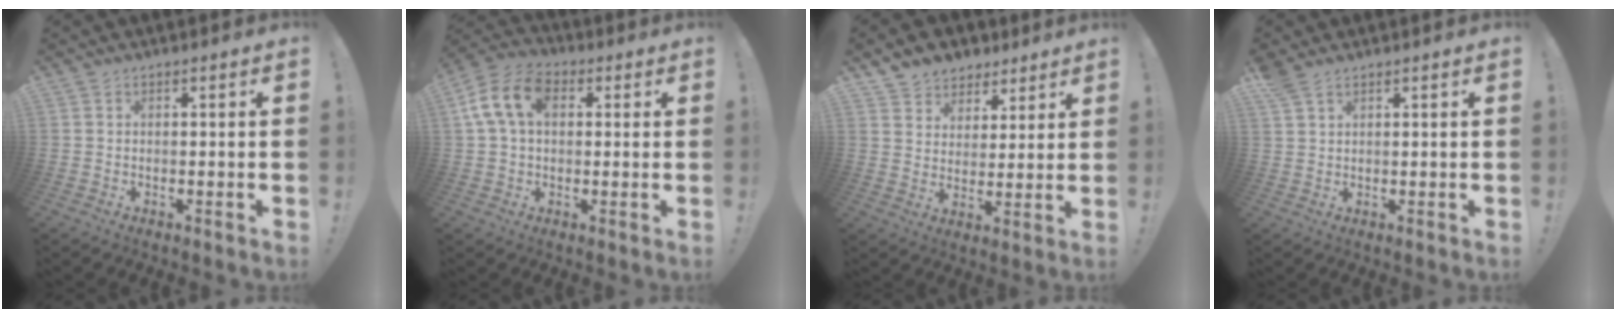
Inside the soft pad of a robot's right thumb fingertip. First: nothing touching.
{"total": 12.9, "force": [3.5, 8.5, 9.1], "torque": [-0.163, 0.007, 0.067]}
{"total": 7.4, "force": [4.9, 5.5, 0.7], "torque": [-0.017, -0.036, 0.099]}
{"total": 5.3, "force": [4.3, 1.9, 2.5], "torque": [-0.057, -0.018, 0.084]}